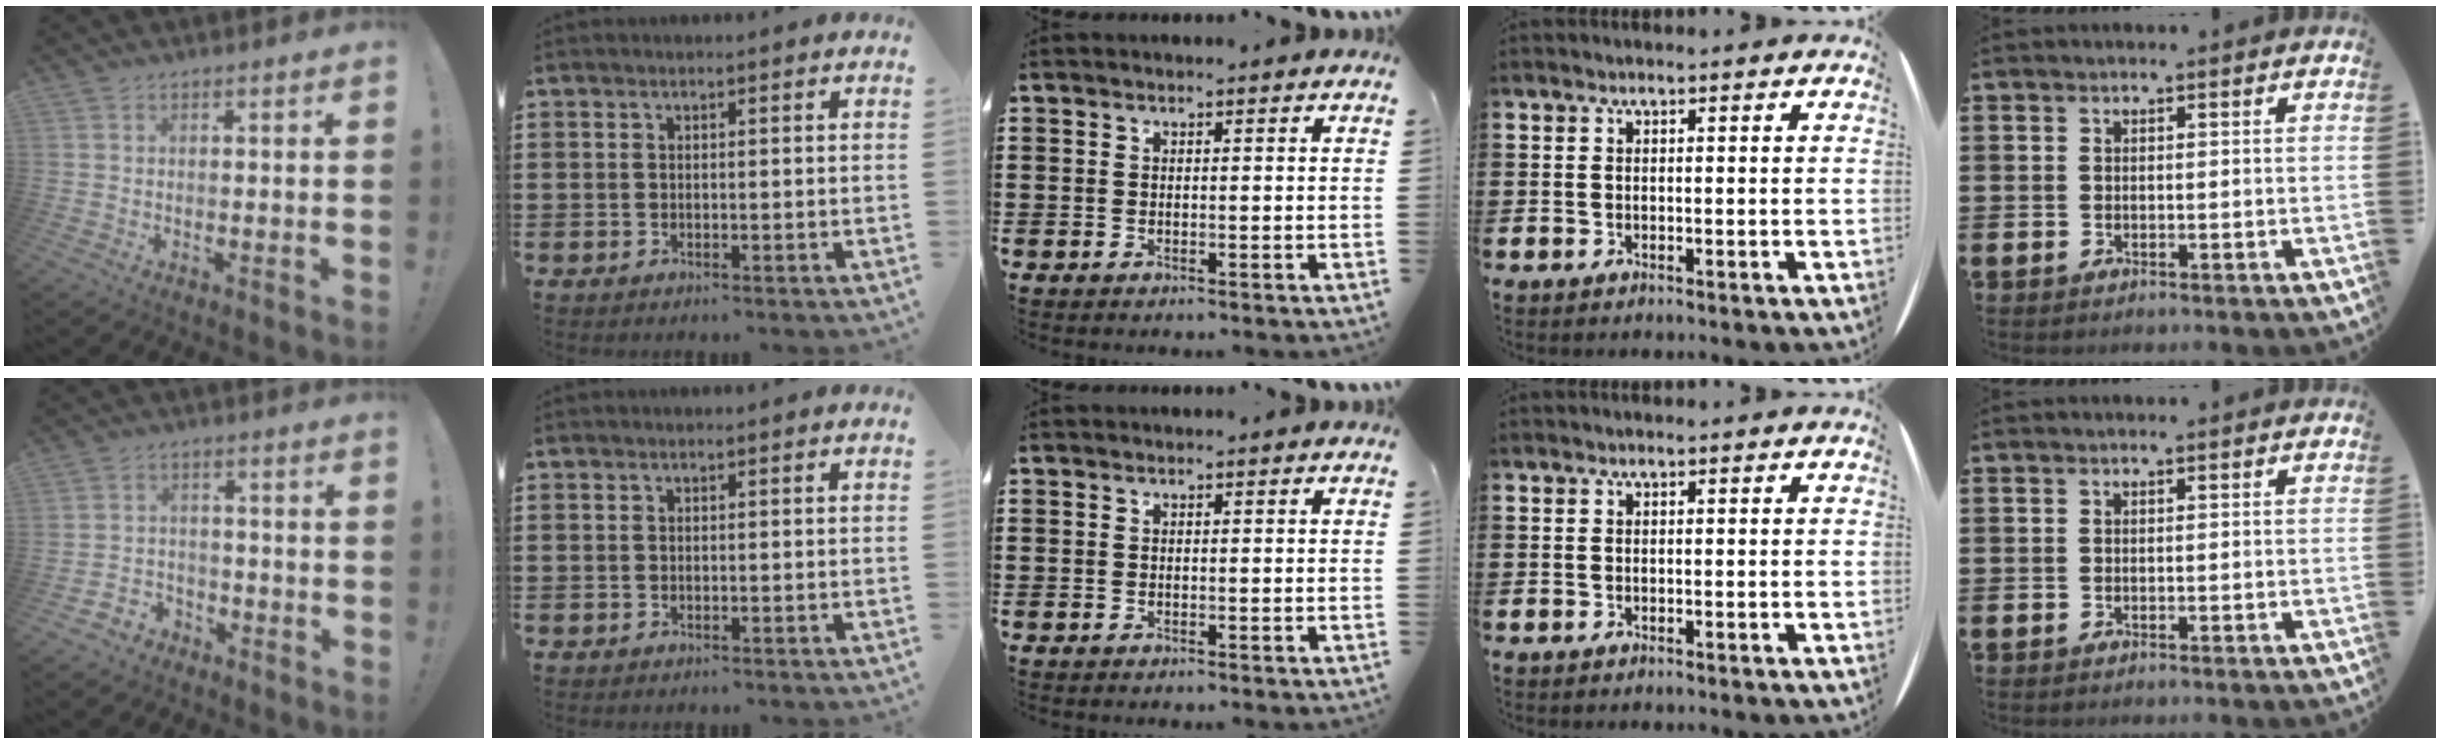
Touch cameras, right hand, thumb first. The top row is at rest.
{"thumb": {"total": 4.4, "force": [-3.0, 3.1, 1.0], "torque": [-0.020, 0.013, -0.055]}}